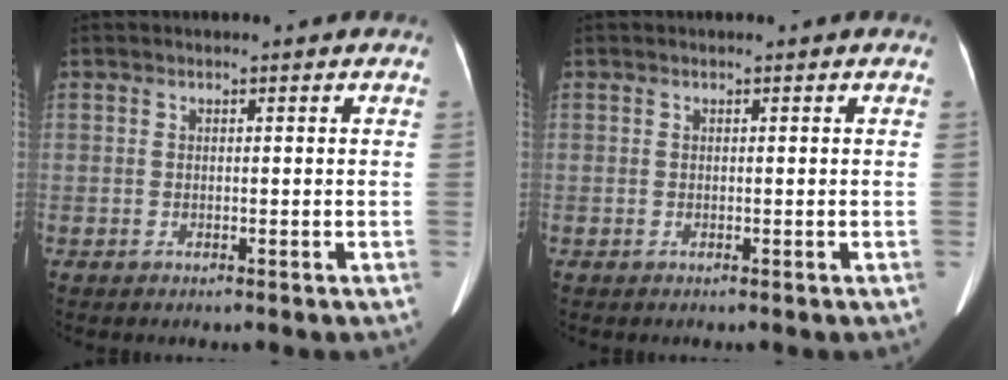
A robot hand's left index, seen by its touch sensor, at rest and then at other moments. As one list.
[{"total": 0.0}]